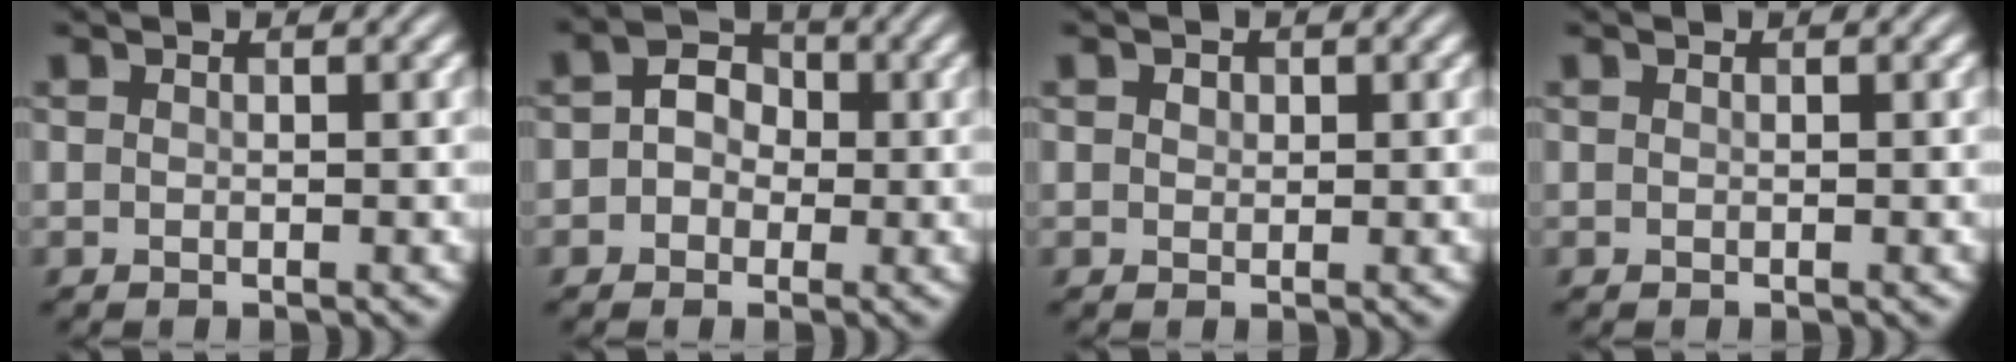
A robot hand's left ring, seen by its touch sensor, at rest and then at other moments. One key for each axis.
{"total": 3.0, "fx": -0.1, "fy": 2.5, "fz": 1.6, "tx": -0.016, "ty": 0.007, "tz": -0.013}
{"total": 0.8, "fx": 0.3, "fy": 0.7, "fz": 0.3, "tx": -0.006, "ty": -0.001, "tz": 0.004}
{"total": 0.0}